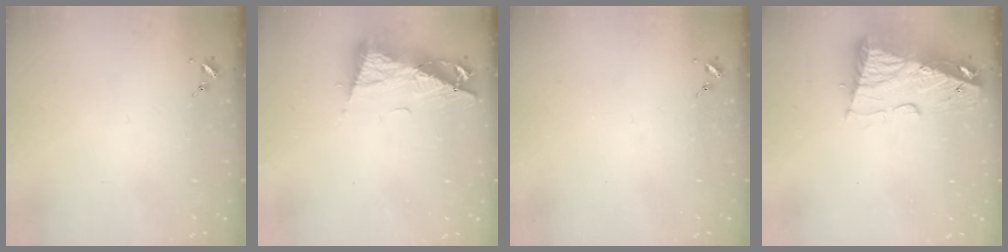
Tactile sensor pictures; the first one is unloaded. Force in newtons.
{"total": 10.4, "press": 10.3, "slide": 1.4}
{"total": 0.0}
{"total": 14.6, "press": 14.6, "slide": 1.6}